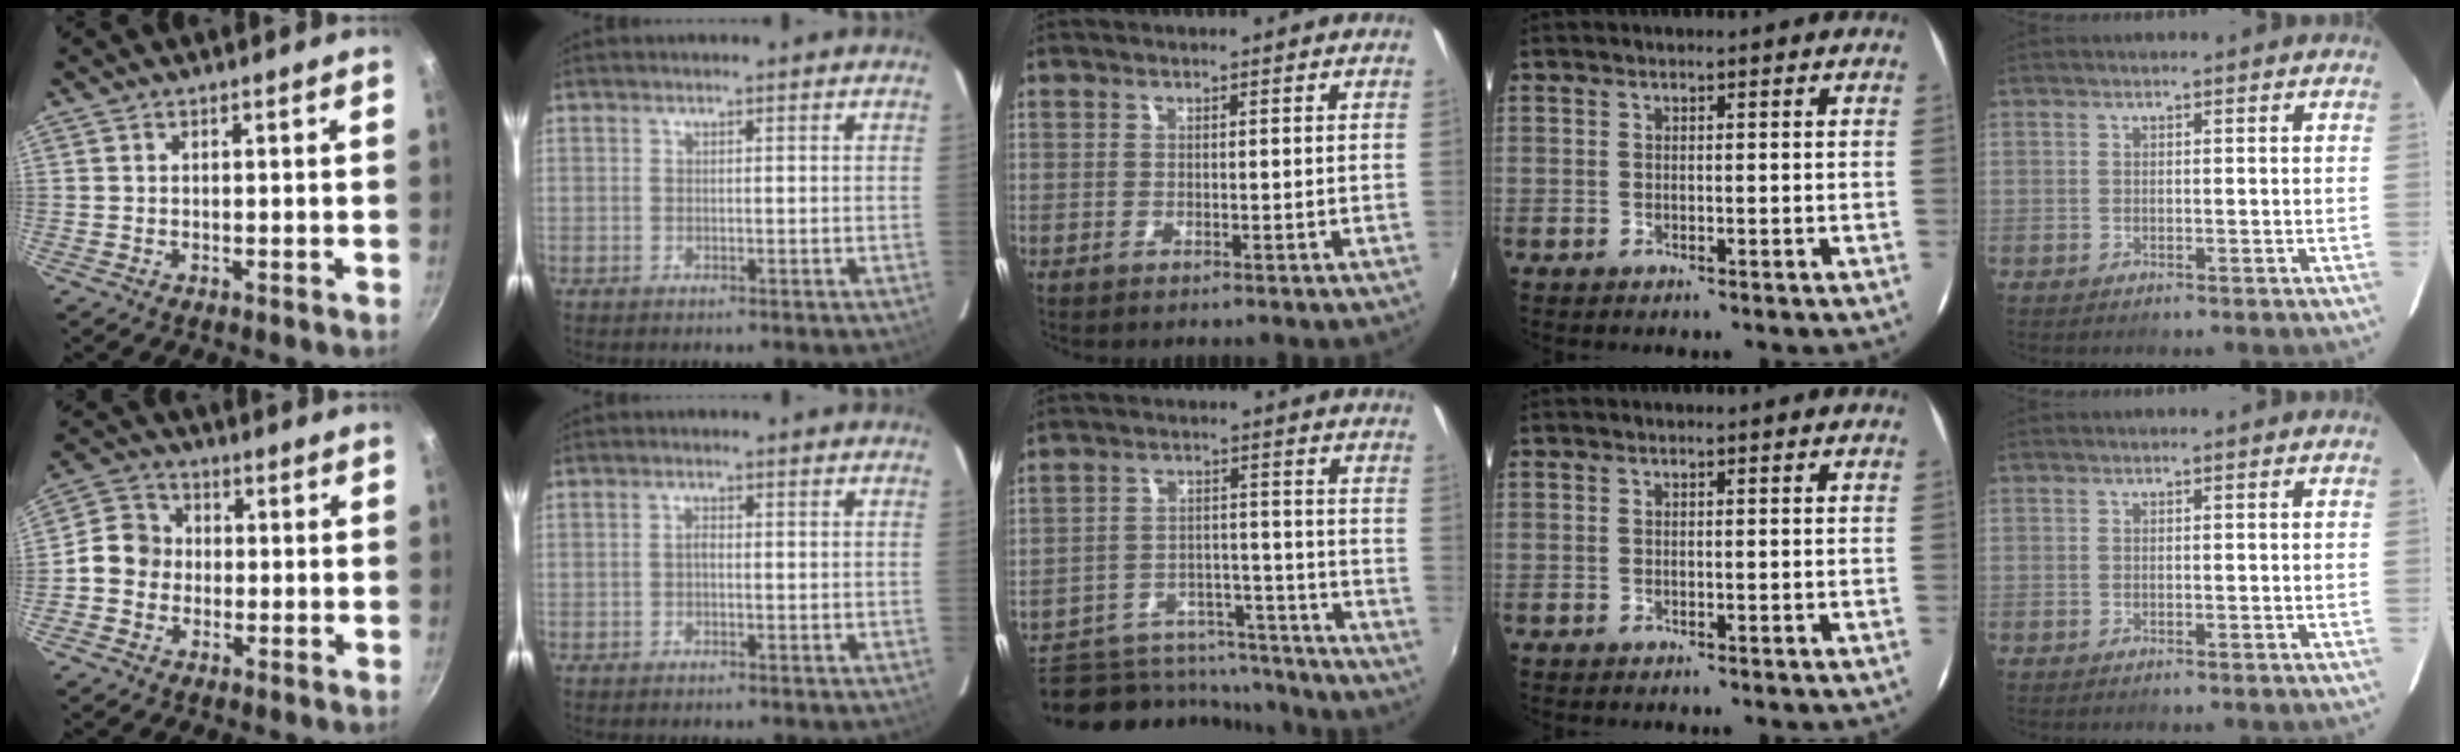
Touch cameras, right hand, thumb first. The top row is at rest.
{"thumb": {"total": 7.4, "force": [-0.9, 6.6, 3.3], "torque": [-0.026, 0.017, -0.037]}, "index": {"total": 0.9, "force": [-0.3, 0.5, 0.7], "torque": [-0.013, 0.005, -0.006]}, "middle": {"total": 15.0, "force": [-12.5, 7.3, 4.3], "torque": [-0.090, 0.026, -0.159]}}